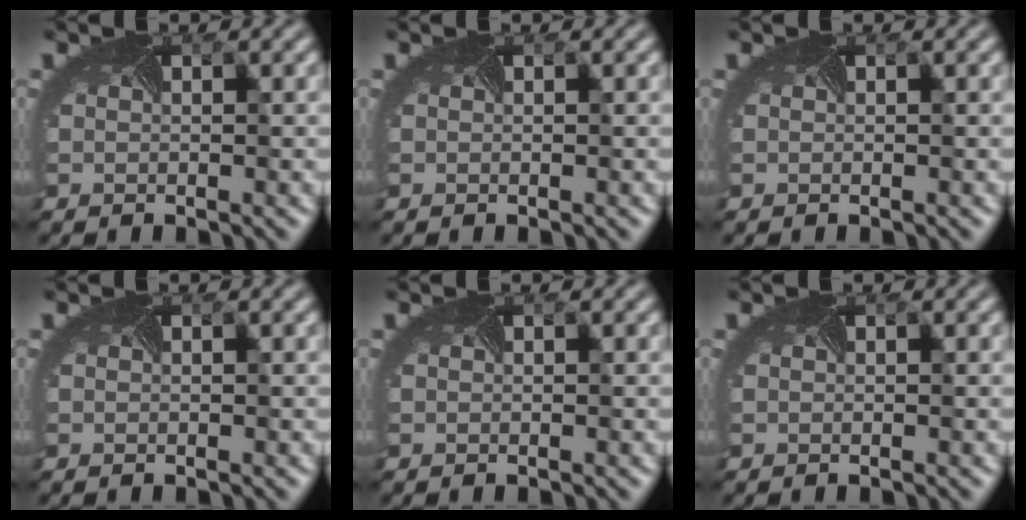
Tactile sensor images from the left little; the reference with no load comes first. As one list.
[{"total": 0.0}, {"total": 0.0}, {"total": 0.0}, {"total": 0.0}, {"total": 0.0}]